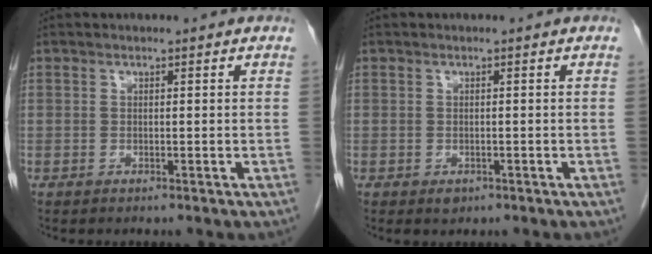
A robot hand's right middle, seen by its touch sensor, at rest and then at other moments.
{"total": 1.1, "force": [-0.6, 0.7, 0.5], "torque": [-0.007, 0.001, -0.003]}